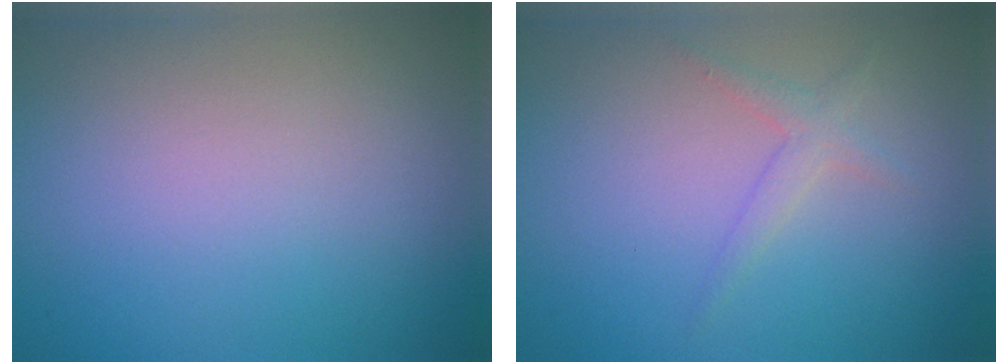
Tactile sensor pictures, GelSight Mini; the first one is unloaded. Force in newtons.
{"total": 1.4, "press": 1.4, "slide": 0.1}